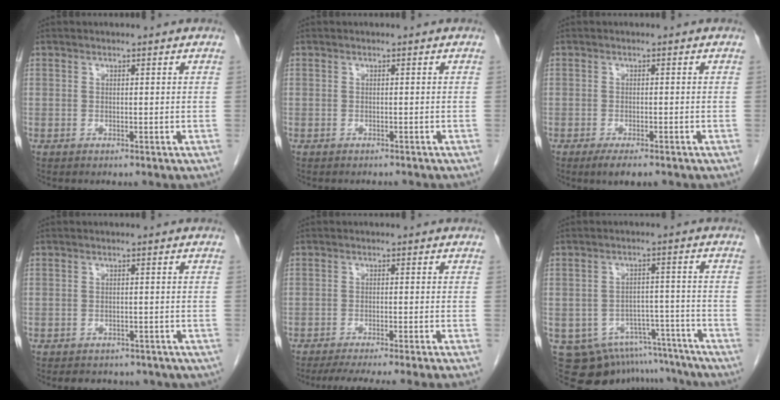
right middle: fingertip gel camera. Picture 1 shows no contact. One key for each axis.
{"total": 2.1, "fx": -2.0, "fy": 0.5, "fz": 0.4, "tx": -0.009, "ty": -0.003, "tz": -0.024}
{"total": 3.7, "fx": -2.7, "fy": 0.8, "fz": 2.5, "tx": -0.037, "ty": -0.006, "tz": -0.038}
{"total": 10.4, "fx": -8.9, "fy": 4.5, "fz": 3.1, "tx": -0.043, "ty": 0.004, "tz": -0.089}
{"total": 13.9, "fx": -12.4, "fy": -1.3, "fz": 6.1, "tx": -0.071, "ty": -0.034, "tz": -0.171}
{"total": 15.2, "fx": -13.4, "fy": 6.3, "fz": 3.3, "tx": -0.044, "ty": 0.034, "tz": -0.170}